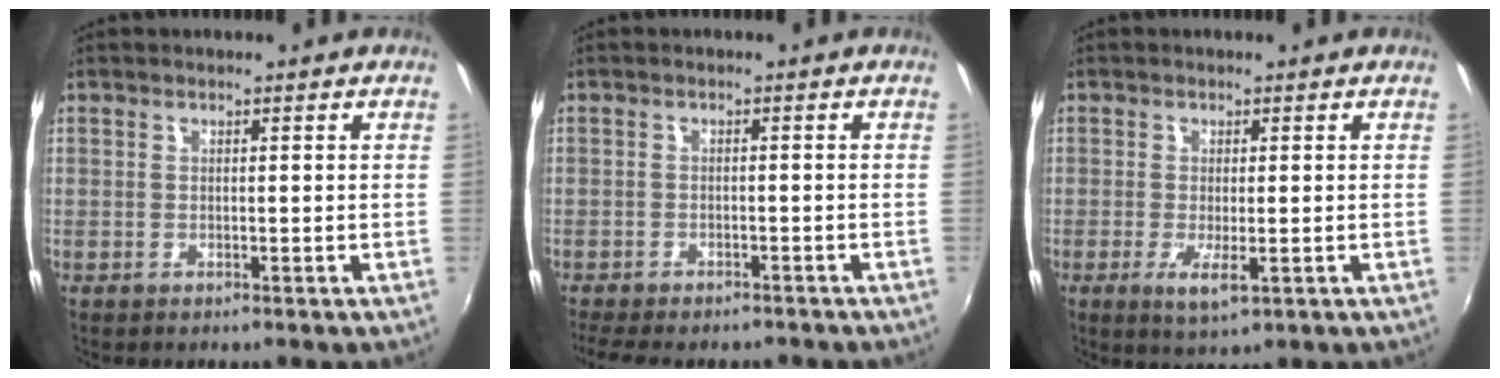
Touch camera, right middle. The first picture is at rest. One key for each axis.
{"total": 8.7, "fx": -7.4, "fy": 2.6, "fz": 3.9, "tx": -0.093, "ty": -0.025, "tz": -0.114}
{"total": 4.0, "fx": -1.2, "fy": 1.0, "fz": 3.7, "tx": -0.073, "ty": -0.016, "tz": -0.020}